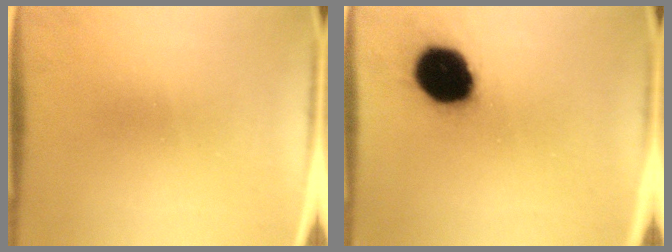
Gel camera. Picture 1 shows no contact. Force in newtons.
{"total": 18.1}